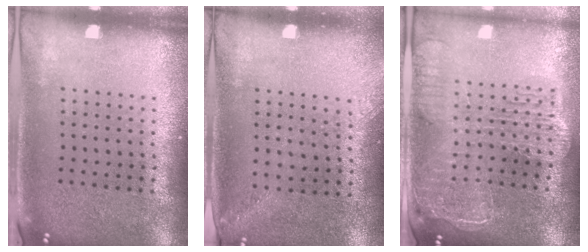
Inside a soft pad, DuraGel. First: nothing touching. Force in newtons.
{"total": 1.3, "press": 1.0, "slide": 0.8}
{"total": 2.3, "press": 2.0, "slide": 1.1}